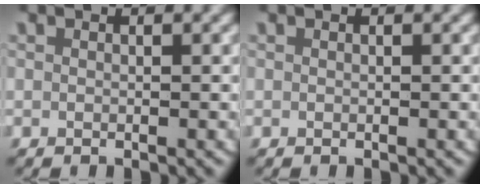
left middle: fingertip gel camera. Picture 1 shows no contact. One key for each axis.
{"total": 0.0}